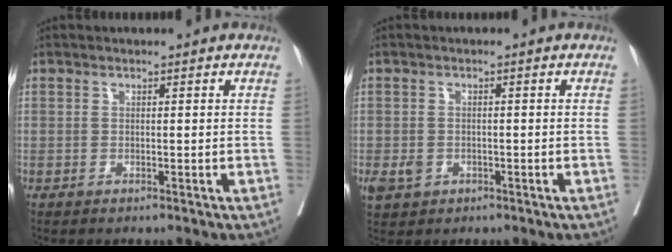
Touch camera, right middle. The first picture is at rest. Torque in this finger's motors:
{"motor_torque": [0.37, -0.35, 0.00, 0.03]}